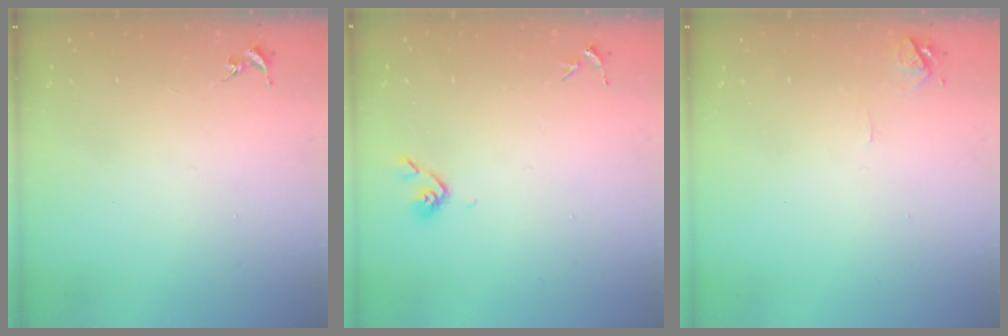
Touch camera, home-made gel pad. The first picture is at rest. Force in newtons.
{"total": 4.4, "press": 4.4, "slide": 0.7}
{"total": 6.3, "press": 6.3, "slide": 0.7}